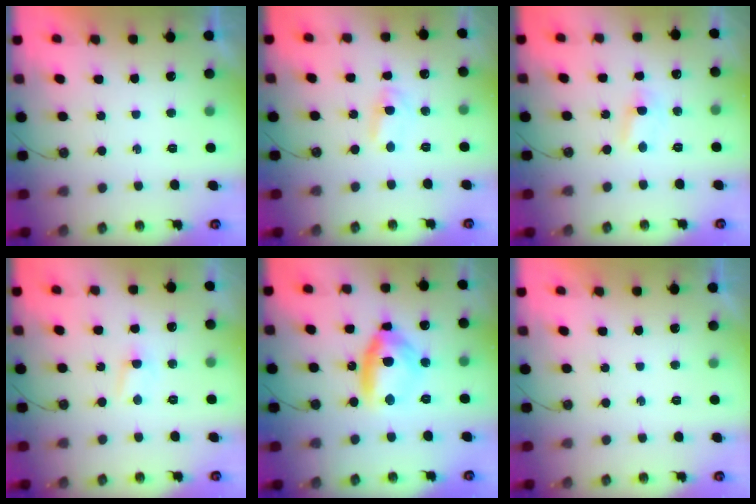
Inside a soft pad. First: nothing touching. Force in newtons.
{"total": 1.6, "press": 1.6, "slide": 0.3}
{"total": 2.8, "press": 2.8, "slide": 0.3}
{"total": 2.8, "press": 2.8, "slide": 0.4}
{"total": 12.2, "press": 12.1, "slide": 1.6}
{"total": 0.0}